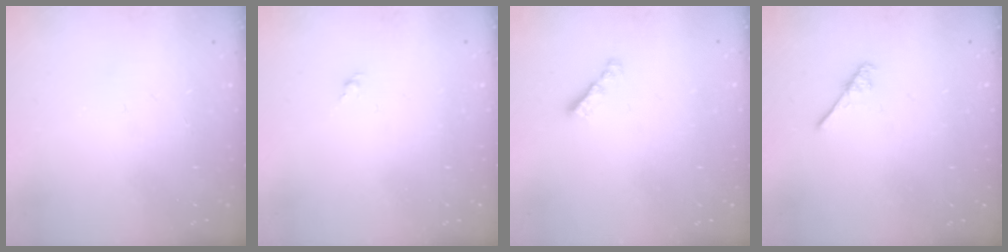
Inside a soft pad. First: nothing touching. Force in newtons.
{"total": 1.4, "press": 1.2, "slide": 0.6}
{"total": 2.2, "press": 2.1, "slide": 0.6}
{"total": 2.6, "press": 2.6, "slide": 0.3}